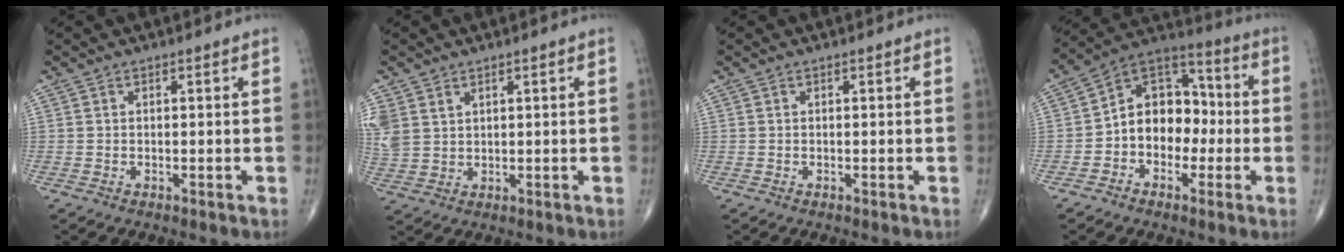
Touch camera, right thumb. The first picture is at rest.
{"total": 7.5, "force": [3.4, 5.8, 3.5], "torque": [-0.093, -0.002, 0.081]}
{"total": 0.0}
{"total": 12.8, "force": [-1.8, 9.7, 8.3], "torque": [-0.089, 0.049, -0.044]}